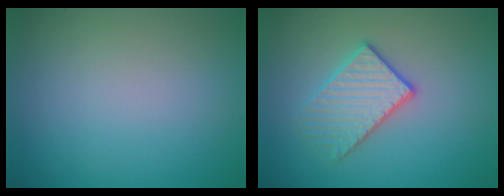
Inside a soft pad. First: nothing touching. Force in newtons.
{"total": 3.0, "press": 2.9, "slide": 0.8}